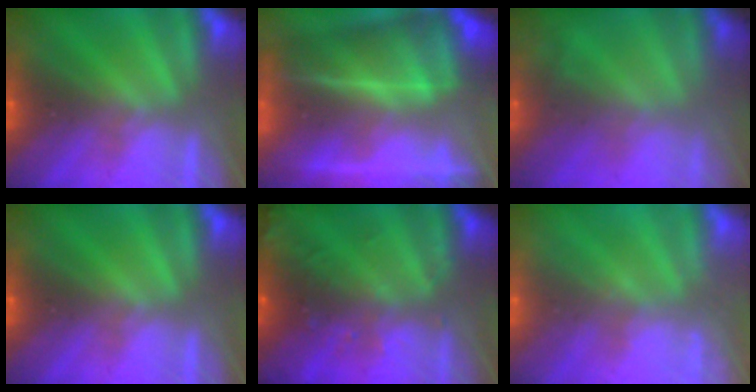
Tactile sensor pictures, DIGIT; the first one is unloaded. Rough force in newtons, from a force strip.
{"total": 7.2}
{"total": 7.3}
{"total": 0.0}
{"total": 6.5}
{"total": 2.4}